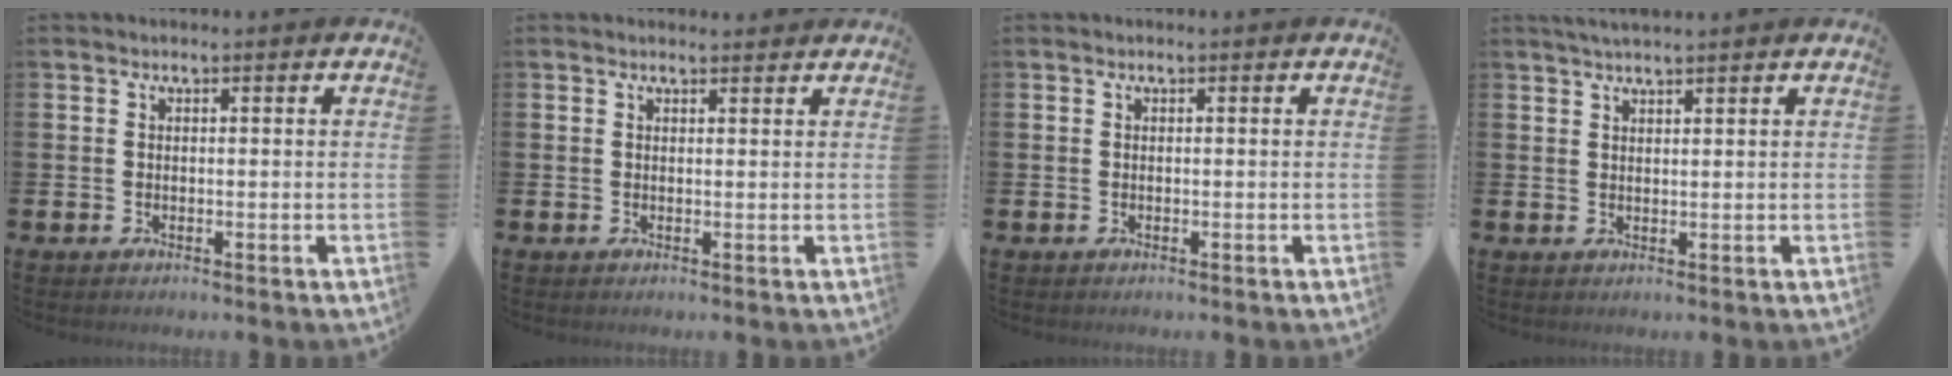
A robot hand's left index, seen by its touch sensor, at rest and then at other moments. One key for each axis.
{"total": 0.9, "fx": 0.9, "fy": 0.1, "fz": 0.1, "tx": 0.007, "ty": -0.002, "tz": 0.015}
{"total": 0.0}
{"total": 2.2, "fx": 2.0, "fy": 0.1, "fz": 0.8, "tx": -0.015, "ty": -0.002, "tz": 0.037}